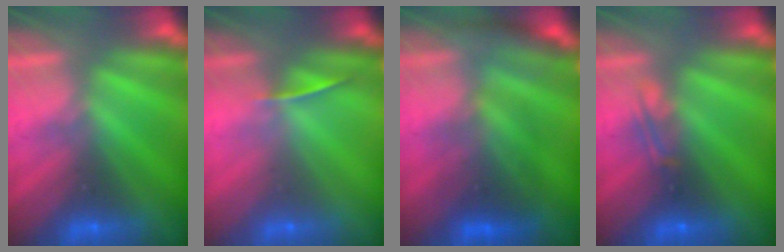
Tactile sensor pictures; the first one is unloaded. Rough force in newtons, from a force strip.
{"total": 1.3}
{"total": 2.5}
{"total": 2.3}